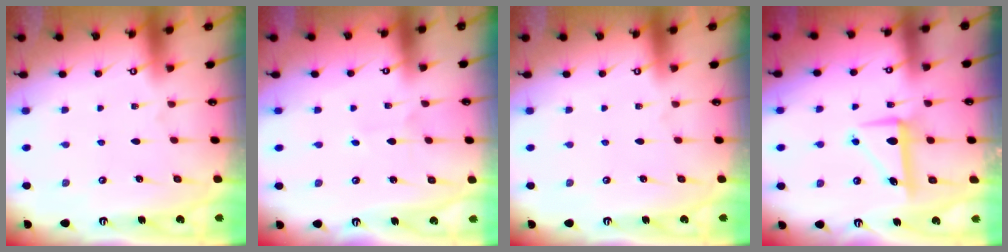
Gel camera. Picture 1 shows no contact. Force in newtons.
{"total": 1.6, "press": 1.6, "slide": 0.1}
{"total": 0.0}
{"total": 8.7, "press": 8.6, "slide": 0.8}